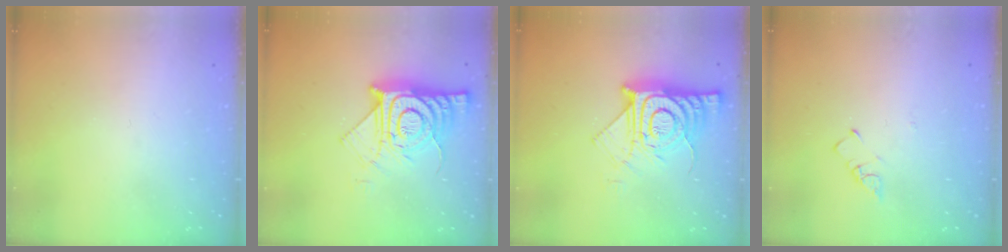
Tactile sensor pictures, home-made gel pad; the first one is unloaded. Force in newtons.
{"total": 15.1, "press": 15.0, "slide": 1.2}
{"total": 15.1, "press": 15.0, "slide": 1.2}
{"total": 2.6, "press": 2.6, "slide": 0.5}